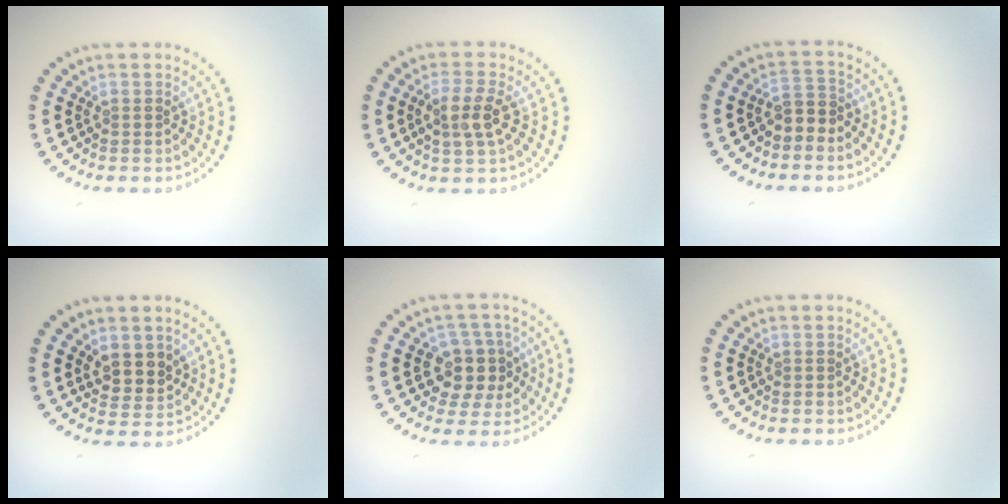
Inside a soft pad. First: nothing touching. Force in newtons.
{"total": 2.8, "press": 2.6, "slide": 1.1}
{"total": 1.8, "press": 1.5, "slide": 0.9}
{"total": 2.4, "press": 2.3, "slide": 1.0}
{"total": 4.2, "press": 3.9, "slide": 1.6}
{"total": 0.0}